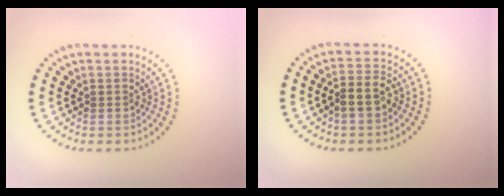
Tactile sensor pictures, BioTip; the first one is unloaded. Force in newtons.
{"total": 2.7, "press": 2.5, "slide": 1.0}